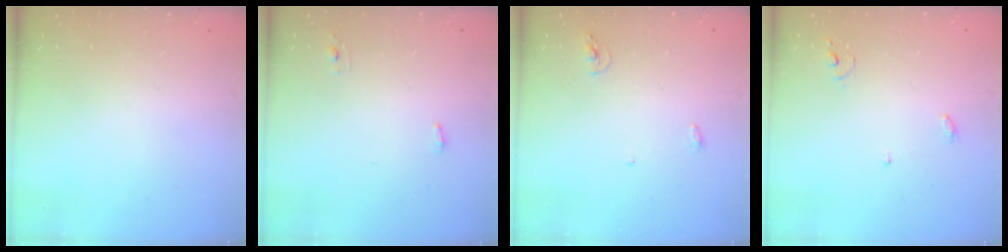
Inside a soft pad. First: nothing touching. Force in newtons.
{"total": 7.6, "press": 3.8, "slide": 6.6}
{"total": 4.5, "press": 4.2, "slide": 1.5}
{"total": 3.8, "press": 3.8, "slide": 0.4}